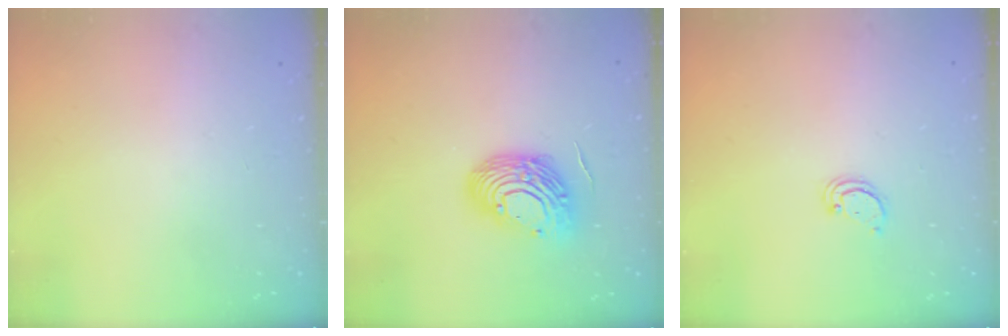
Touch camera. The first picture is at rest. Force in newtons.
{"total": 13.3, "press": 13.1, "slide": 2.1}
{"total": 2.2, "press": 2.2, "slide": 0.1}